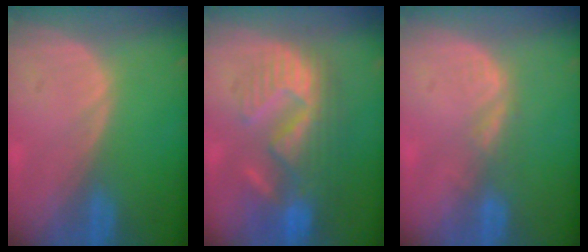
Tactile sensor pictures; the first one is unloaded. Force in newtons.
{"total": 10.6, "press": 10.0, "slide": 3.7}
{"total": 2.7, "press": 2.1, "slide": 1.7}